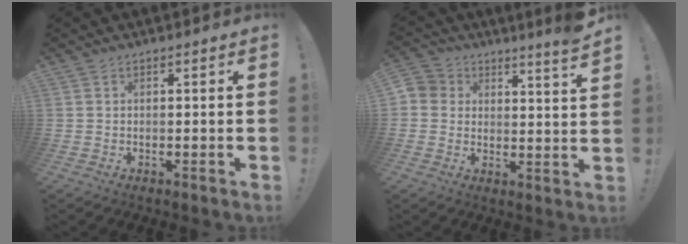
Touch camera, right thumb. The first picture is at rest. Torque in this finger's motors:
{"motor_torque": [0.09, 0.10, 0.09, 0.05, 0.17]}